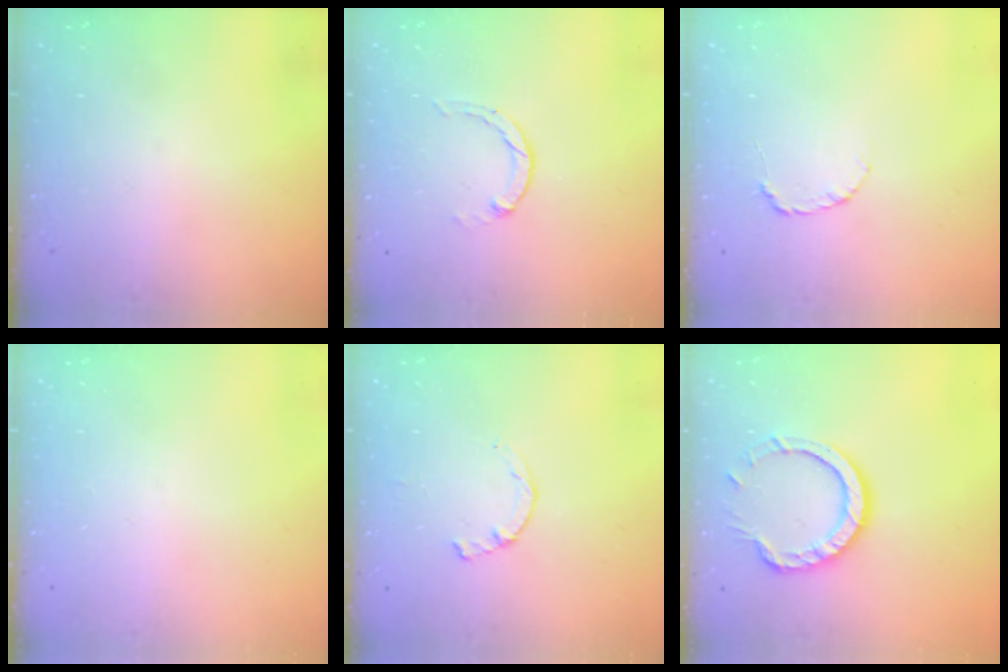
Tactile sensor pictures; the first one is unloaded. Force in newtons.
{"total": 0.8, "press": 0.7, "slide": 0.2}
{"total": 4.0, "press": 3.9, "slide": 0.5}
{"total": 0.0}
{"total": 1.2, "press": 1.1, "slide": 0.3}
{"total": 10.8, "press": 10.7, "slide": 1.3}